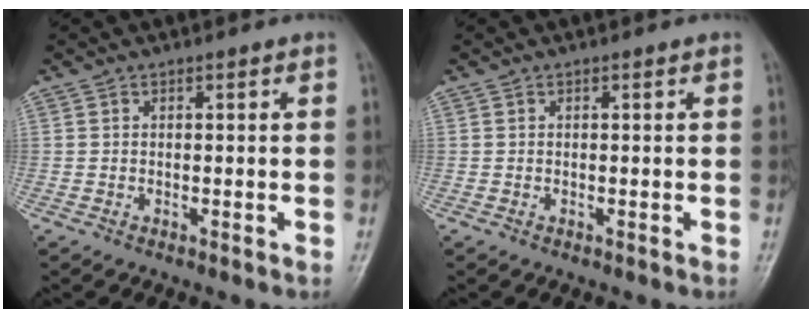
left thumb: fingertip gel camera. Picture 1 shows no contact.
{"total": 0.0}